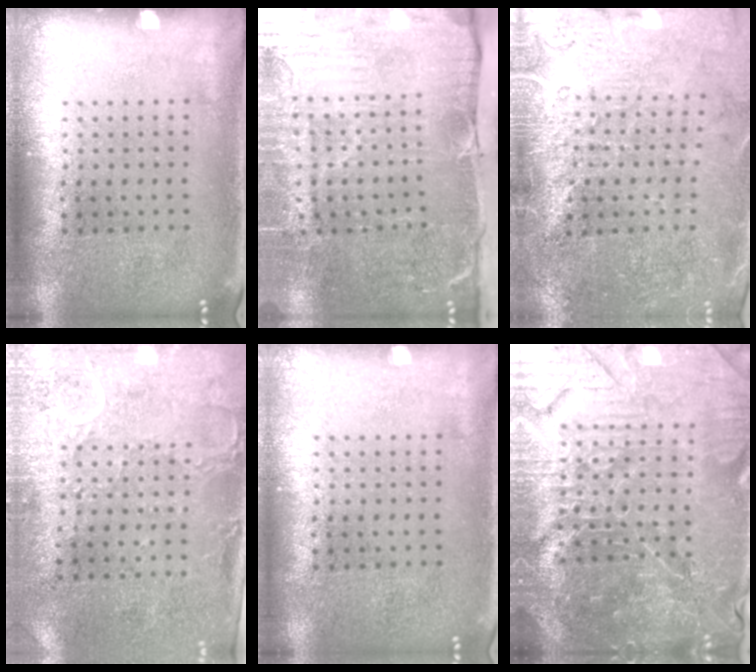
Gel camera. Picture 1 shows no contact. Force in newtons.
{"total": 5.2, "press": 4.4, "slide": 2.8}
{"total": 3.1, "press": 3.1, "slide": 0.6}
{"total": 3.0, "press": 2.3, "slide": 1.9}
{"total": 0.0}
{"total": 6.0, "press": 5.5, "slide": 2.3}